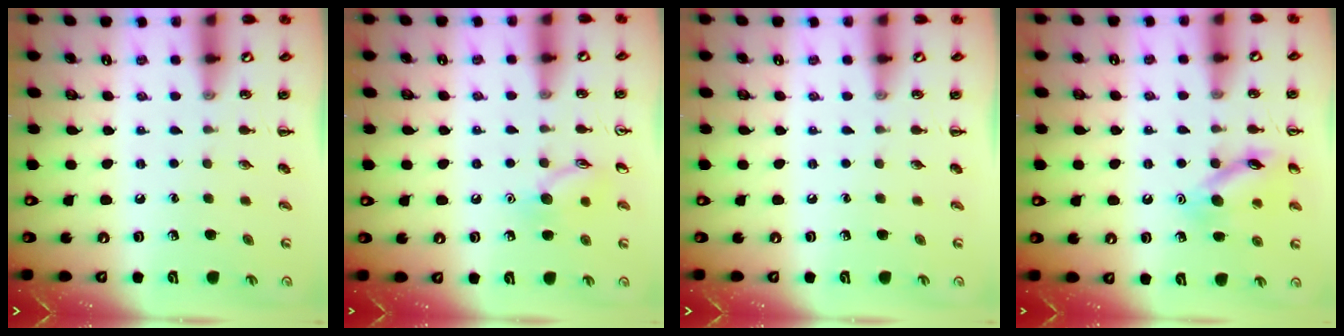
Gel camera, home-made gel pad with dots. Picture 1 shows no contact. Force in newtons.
{"total": 9.2, "press": 9.2, "slide": 0.4}
{"total": 0.0}
{"total": 12.7, "press": 12.6, "slide": 1.1}